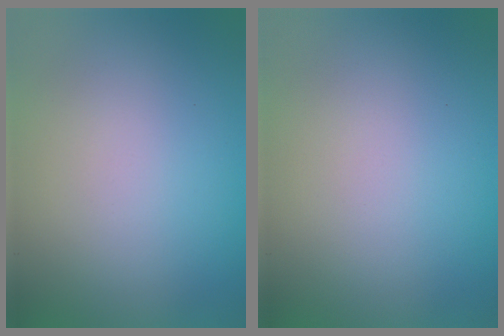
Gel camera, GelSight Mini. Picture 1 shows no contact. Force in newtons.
{"total": 0.0}